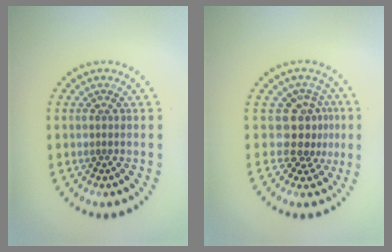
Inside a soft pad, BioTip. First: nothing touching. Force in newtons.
{"total": 3.3, "press": 2.7, "slide": 1.9}